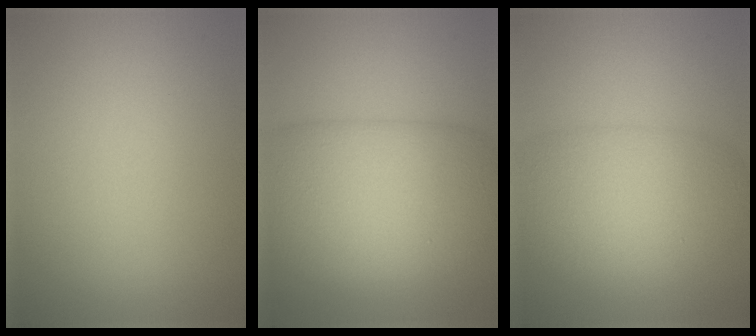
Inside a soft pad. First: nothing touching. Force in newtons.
{"total": 11.4, "press": 11.4, "slide": 0.2}
{"total": 6.3, "press": 6.3, "slide": 0.3}